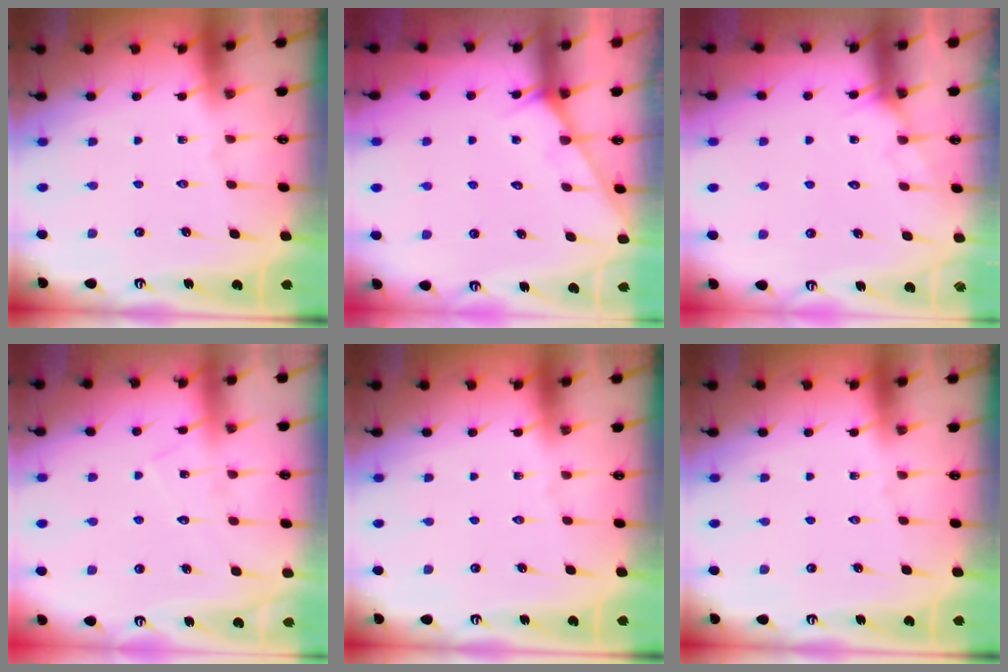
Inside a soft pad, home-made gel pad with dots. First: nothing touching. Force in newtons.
{"total": 4.5, "press": 4.5, "slide": 0.3}
{"total": 5.5, "press": 5.5, "slide": 0.5}
{"total": 7.7, "press": 7.6, "slide": 0.6}
{"total": 0.0}
{"total": 0.0}